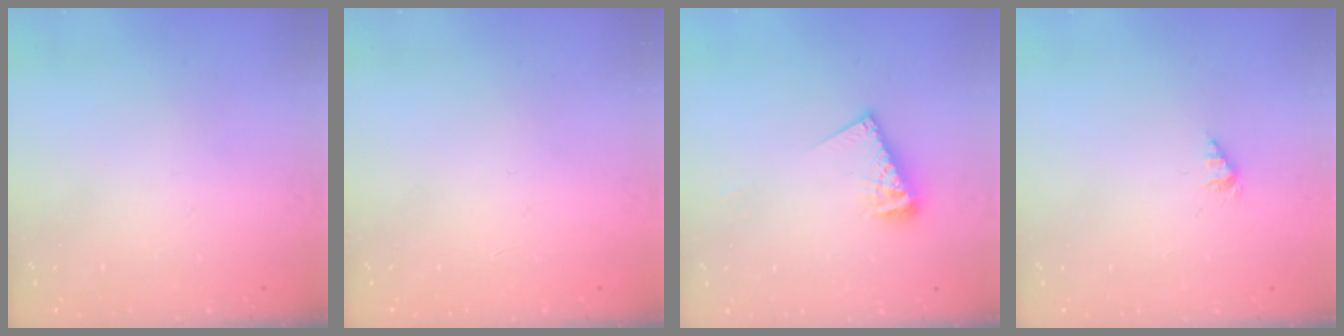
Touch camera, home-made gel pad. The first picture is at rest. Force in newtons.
{"total": 0.0}
{"total": 9.0, "press": 9.0, "slide": 1.0}
{"total": 1.1, "press": 1.0, "slide": 0.2}